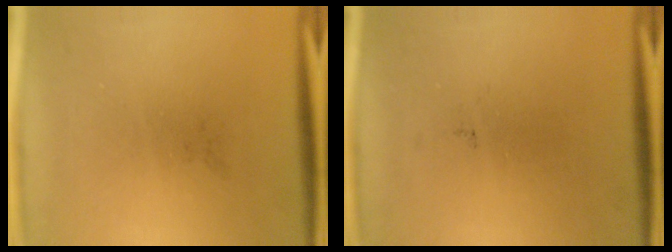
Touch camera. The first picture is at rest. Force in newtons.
{"total": 0.0}